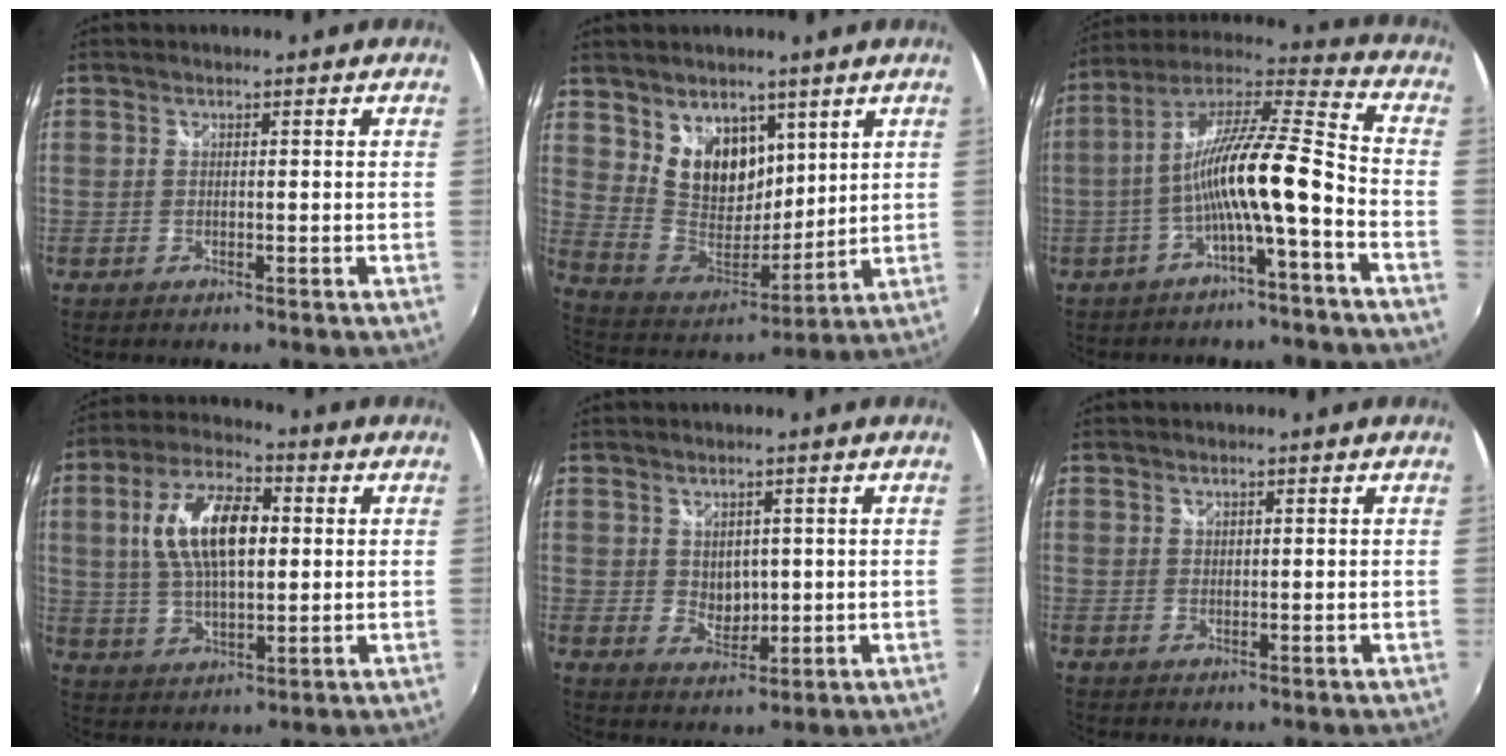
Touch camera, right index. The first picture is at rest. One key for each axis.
{"total": 12.8, "fx": 7.1, "fy": 8.9, "fz": 6.0, "tx": -0.109, "ty": 0.002, "tz": 0.152}
{"total": 14.0, "fx": -4.5, "fy": 1.4, "fz": 13.2, "tx": -0.251, "ty": 0.016, "tz": -0.081}
{"total": 13.7, "fx": 2.3, "fy": 6.3, "fz": 12.0, "tx": -0.226, "ty": 0.017, "tz": 0.042}
{"total": 3.8, "fx": 1.1, "fy": 3.1, "fz": 2.0, "tx": -0.027, "ty": -0.002, "tz": 0.026}
{"total": 0.7, "fx": 0.4, "fy": 0.5, "fz": 0.1, "tx": -0.001, "ty": 0.002, "tz": 0.007}